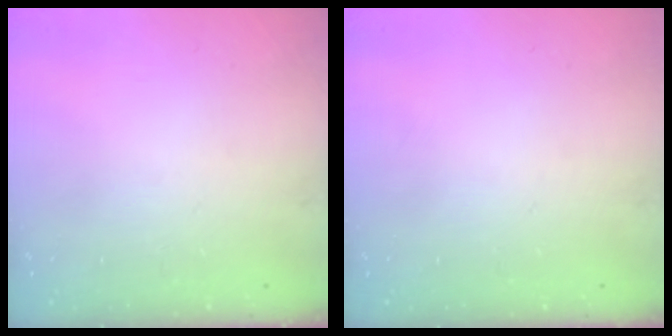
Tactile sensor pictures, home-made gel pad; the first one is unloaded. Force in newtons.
{"total": 0.0}